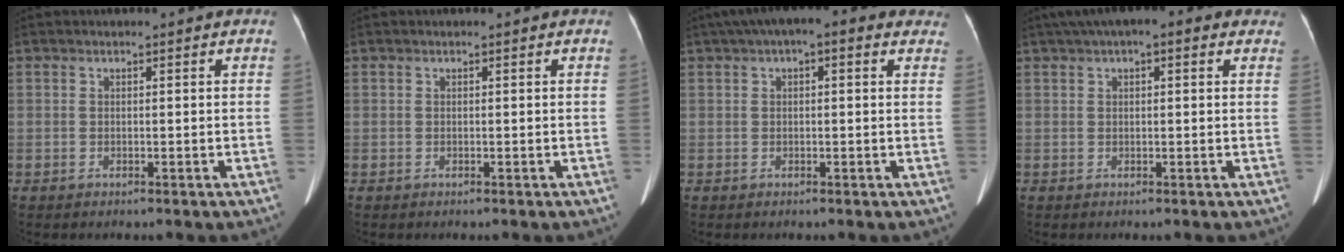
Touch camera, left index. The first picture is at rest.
{"total": 0.0}
{"total": 8.6, "force": [5.3, 3.3, 5.9], "torque": [-0.078, 0.051, 0.069]}
{"total": 8.1, "force": [5.3, 3.1, 5.4], "torque": [-0.074, 0.049, 0.072]}